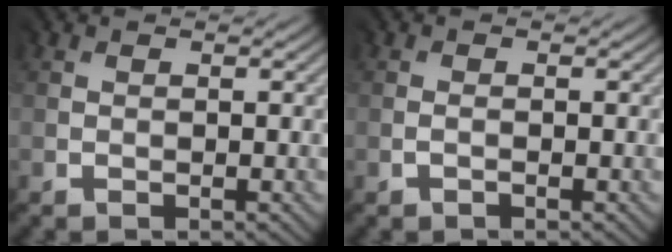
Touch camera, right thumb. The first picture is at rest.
{"total": 0.7, "force": [-0.4, -0.4, -0.4], "torque": [0.006, -0.001, -0.008]}